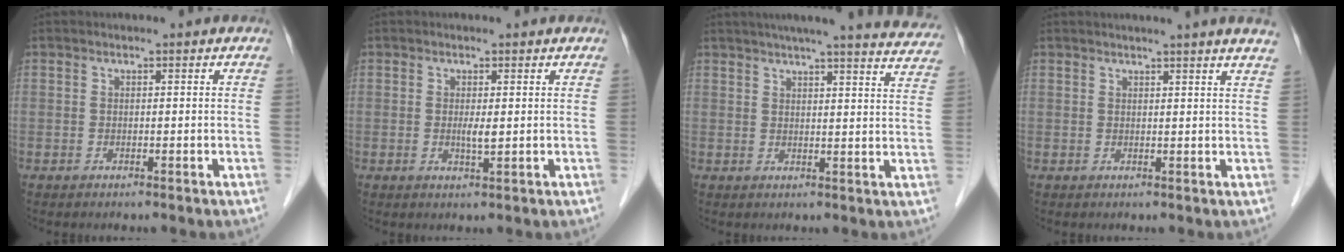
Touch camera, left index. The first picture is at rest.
{"total": 1.7, "force": [0.1, 0.2, 1.6], "torque": [-0.034, -0.004, 0.003]}
{"total": 22.2, "force": [20.2, 0.9, 9.1], "torque": [-0.127, -0.034, 0.231]}
{"total": 7.3, "force": [6.5, -1.0, 3.3], "torque": [-0.037, 0.005, 0.057]}